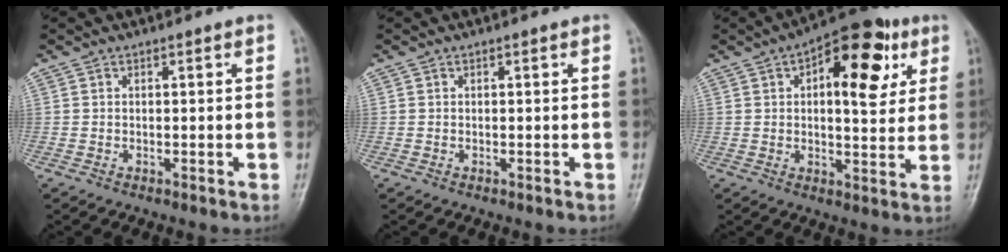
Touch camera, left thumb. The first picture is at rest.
{"total": 0.0}
{"total": 15.8, "force": [5.7, 7.5, 12.8], "torque": [-0.133, 0.001, 0.073]}